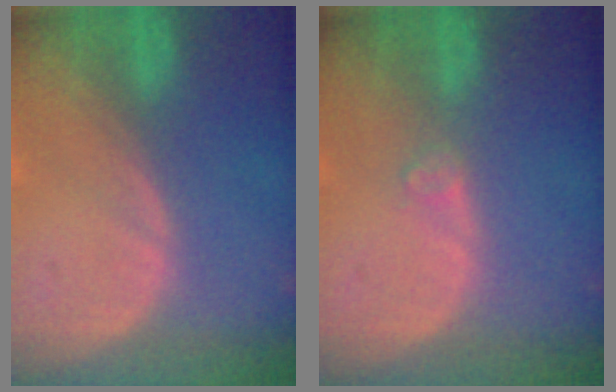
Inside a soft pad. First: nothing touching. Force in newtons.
{"total": 1.2, "press": 1.2, "slide": 0.3}